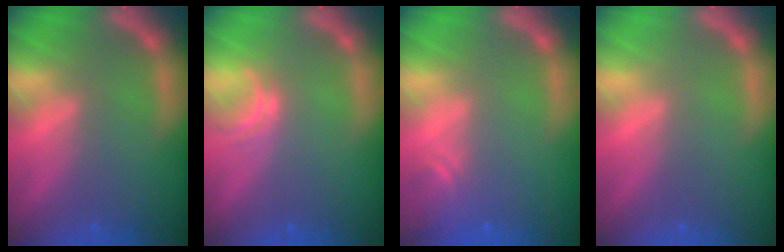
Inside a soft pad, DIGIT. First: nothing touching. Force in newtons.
{"total": 1.5}
{"total": 1.9}
{"total": 0.0}